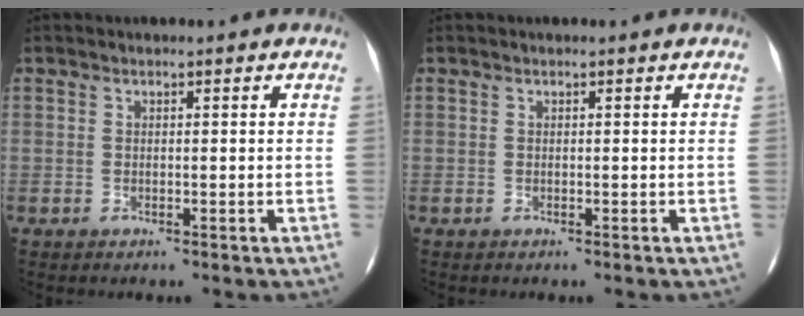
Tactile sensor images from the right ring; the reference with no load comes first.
{"total": 0.0}